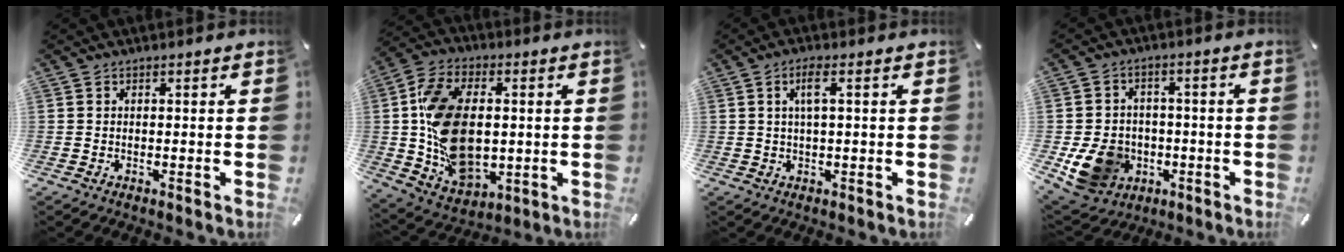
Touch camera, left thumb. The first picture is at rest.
{"total": 17.6, "force": [0.7, 11.8, 13.1], "torque": [-0.266, 0.005, 0.021]}
{"total": 4.0, "force": [1.2, 0.9, 3.7], "torque": [-0.077, 0.004, 0.018]}
{"total": 12.1, "force": [-3.1, 10.3, 5.5], "torque": [-0.121, 0.020, -0.047]}